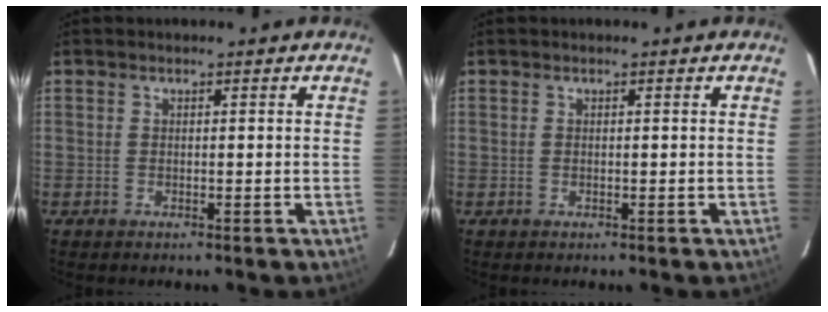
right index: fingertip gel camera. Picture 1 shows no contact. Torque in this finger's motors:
{"motor_torque": [0.00, 0.00, -0.01, -0.01]}